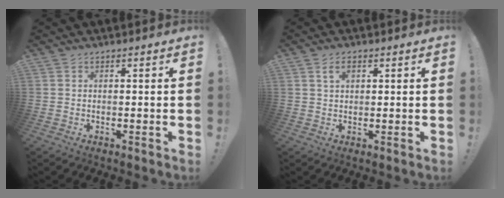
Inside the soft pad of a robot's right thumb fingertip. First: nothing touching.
{"total": 3.0, "force": [1.4, 1.6, 2.1], "torque": [-0.038, 0.001, 0.023]}